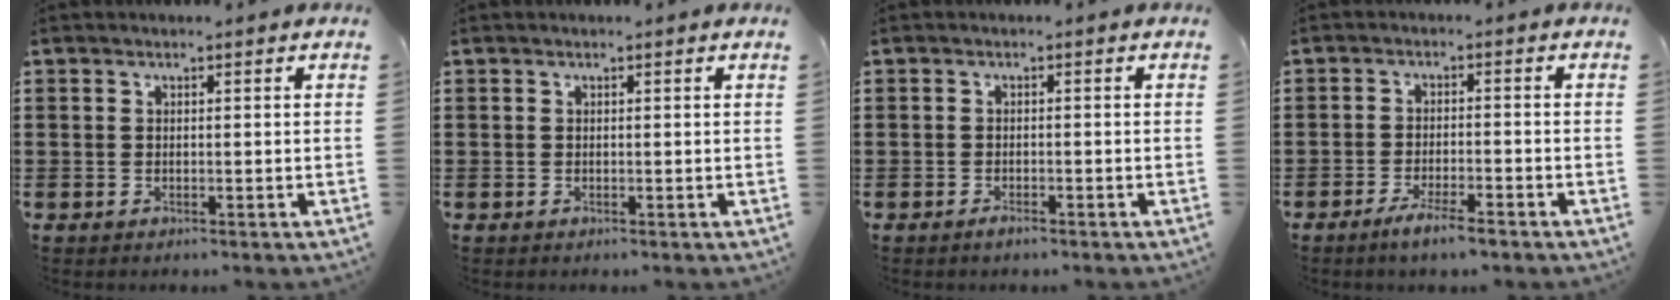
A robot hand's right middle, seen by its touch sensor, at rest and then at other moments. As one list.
[{"total": 0.0}, {"total": 1.1, "force": [-0.8, 0.2, 0.7], "torque": [-0.015, -0.007, -0.013]}, {"total": 3.6, "force": [-2.7, 0.2, 2.3], "torque": [-0.046, -0.001, -0.049]}]